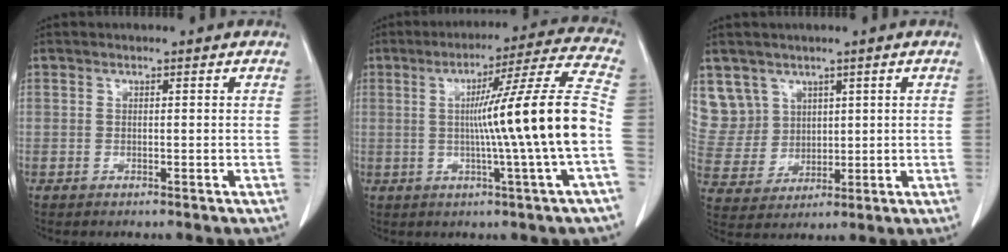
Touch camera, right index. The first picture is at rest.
{"total": 16.2, "force": [-1.3, -2.6, 16.0], "torque": [-0.234, -0.002, -0.026]}
{"total": 8.6, "force": [4.8, 7.1, 0.1], "torque": [-0.011, 0.020, 0.114]}